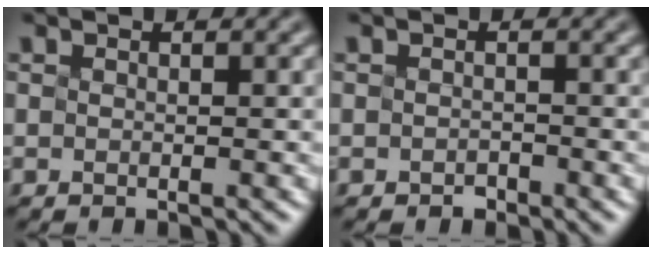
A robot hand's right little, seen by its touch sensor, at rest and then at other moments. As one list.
[{"total": 0.9, "force": [-0.8, -0.1, -0.4], "torque": [0.004, -0.003, 0.000]}]